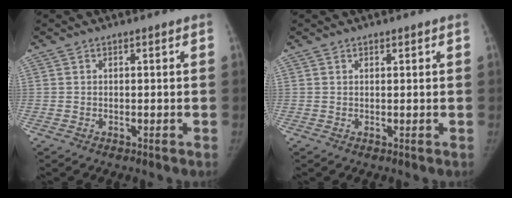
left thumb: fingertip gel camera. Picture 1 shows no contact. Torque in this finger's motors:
{"motor_torque": [-0.24, -0.08, -0.25, 0.17, -0.02]}